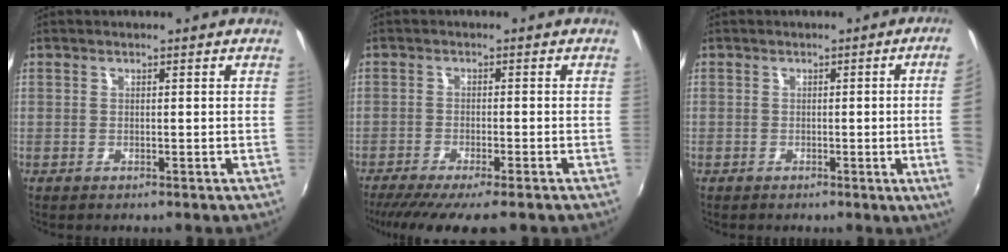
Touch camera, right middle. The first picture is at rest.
{"total": 10.0, "force": [-8.1, 1.0, 5.8], "torque": [-0.126, -0.036, -0.130]}
{"total": 7.2, "force": [0.1, -1.6, 7.0], "torque": [-0.084, -0.006, 0.003]}